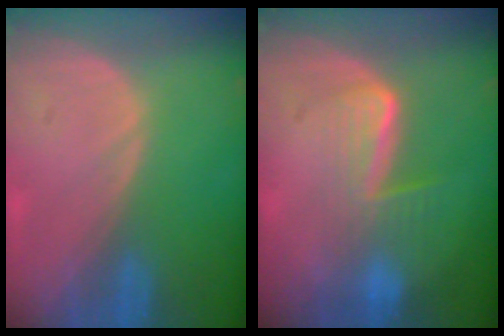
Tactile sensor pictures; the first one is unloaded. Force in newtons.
{"total": 6.7, "press": 5.8, "slide": 3.4}